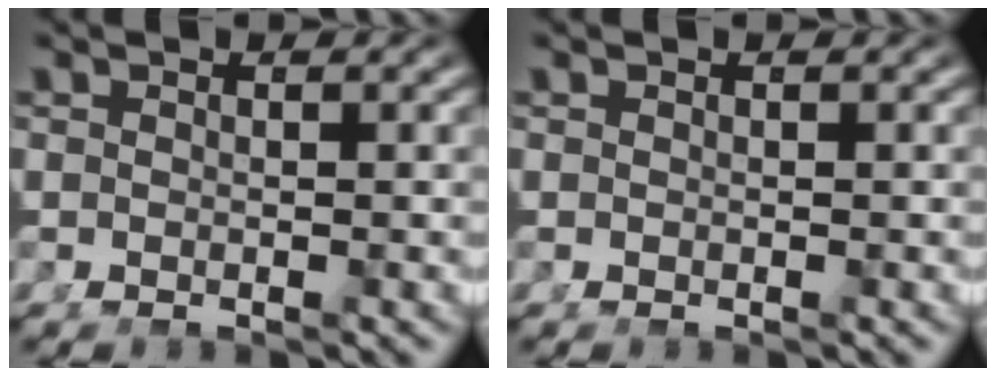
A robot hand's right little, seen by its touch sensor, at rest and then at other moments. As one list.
[{"total": 0.0}]